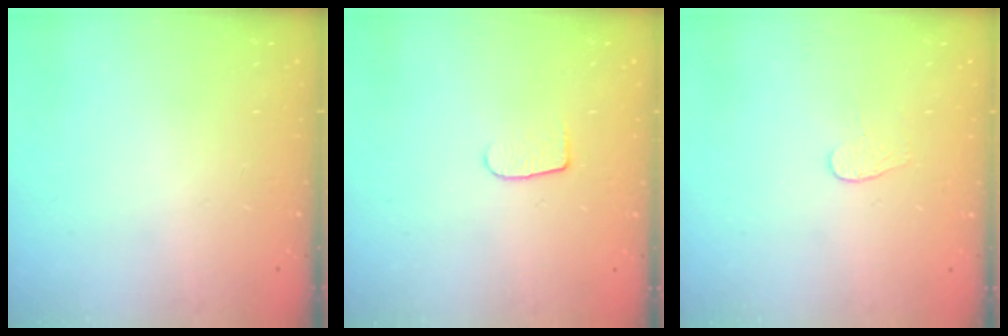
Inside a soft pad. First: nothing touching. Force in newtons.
{"total": 5.8, "press": 5.8, "slide": 0.7}
{"total": 3.4, "press": 3.4, "slide": 0.3}